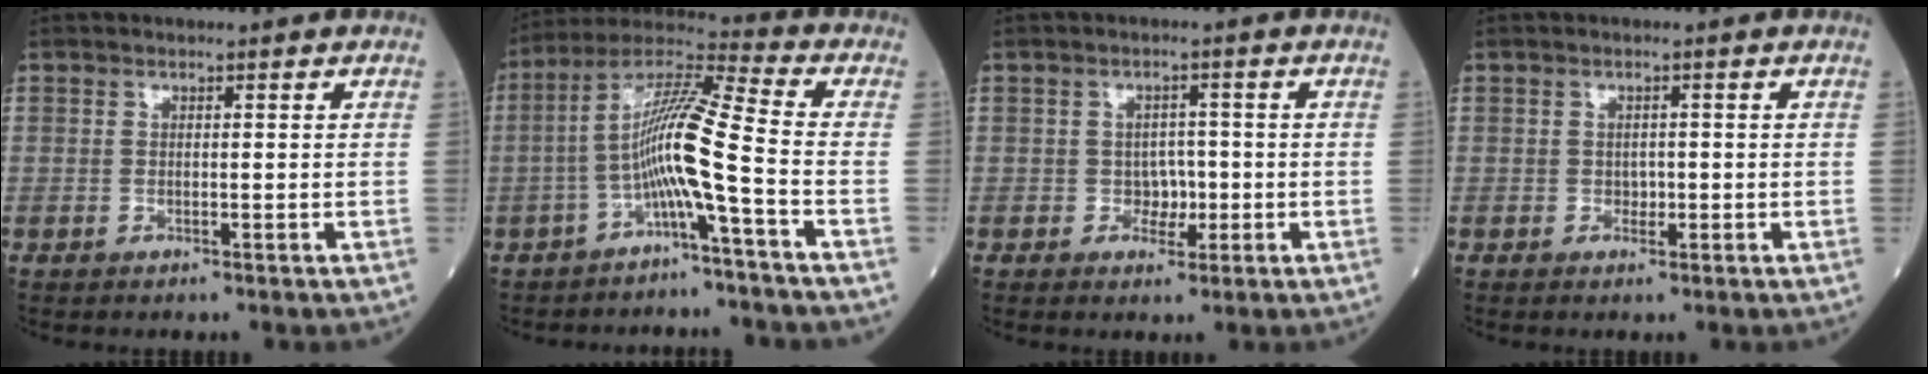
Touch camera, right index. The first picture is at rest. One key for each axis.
{"total": 10.1, "fx": -3.2, "fy": -1.1, "fz": 9.5, "tx": -0.185, "ty": 0.023, "tz": -0.064}
{"total": 2.8, "fx": -0.6, "fy": 2.2, "fz": 1.6, "tx": -0.018, "ty": 0.007, "tz": -0.006}
{"total": 1.2, "fx": -0.3, "fy": 0.9, "fz": 0.7, "tx": -0.012, "ty": 0.003, "tz": -0.001}